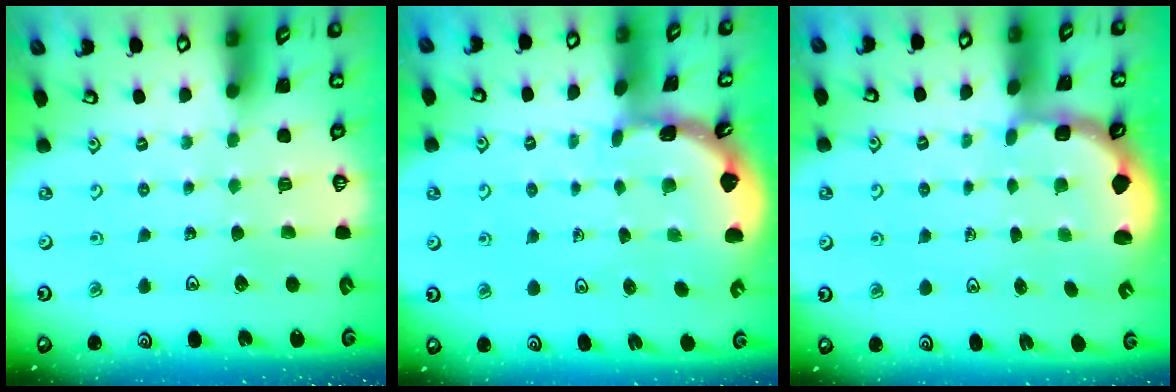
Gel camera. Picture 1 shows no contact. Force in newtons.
{"total": 1.7, "press": 1.7, "slide": 0.1}
{"total": 2.6, "press": 1.8, "slide": 1.9}